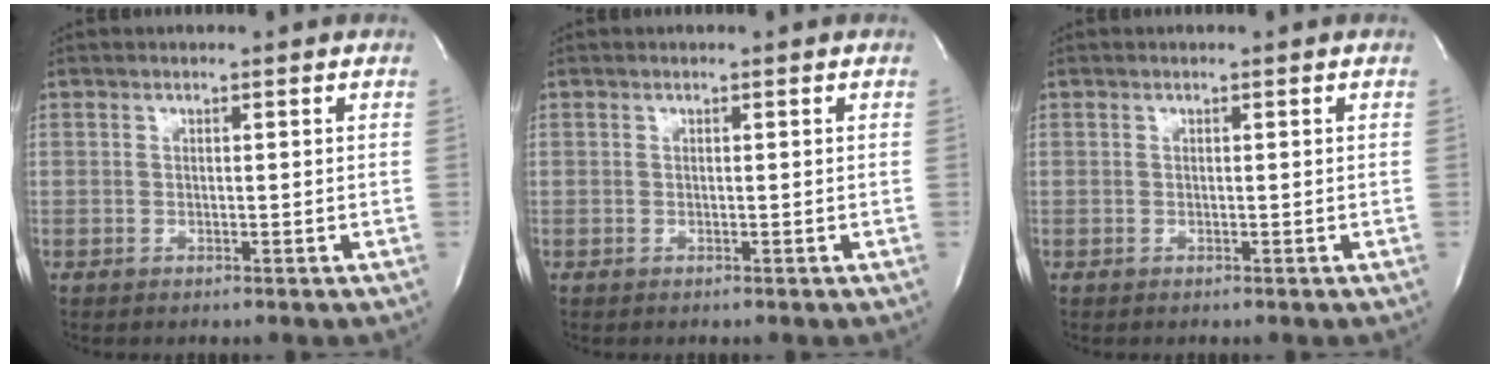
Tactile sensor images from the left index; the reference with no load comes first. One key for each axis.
{"total": 0.0}
{"total": 0.0}